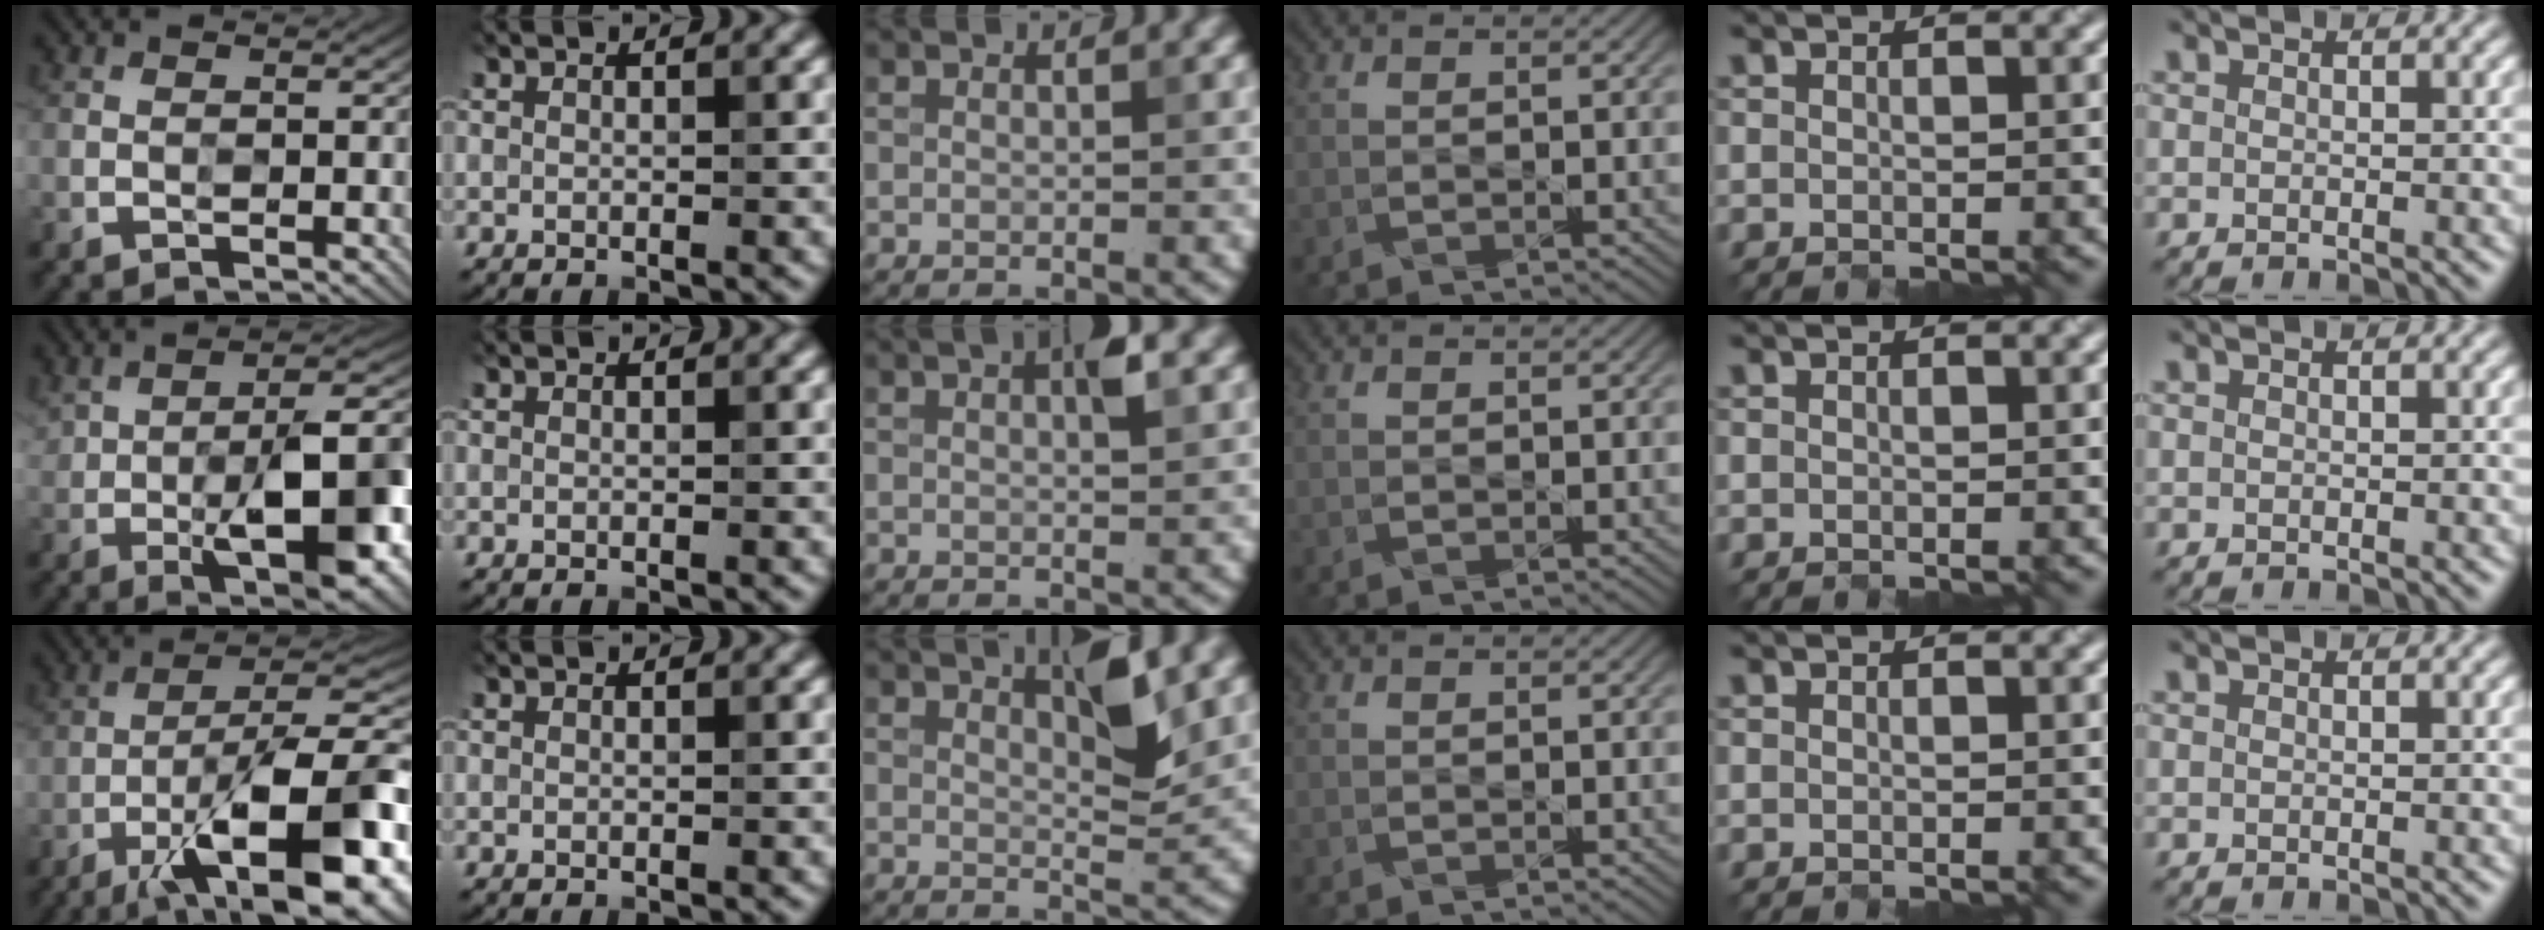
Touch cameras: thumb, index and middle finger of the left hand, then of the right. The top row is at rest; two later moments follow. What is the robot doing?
{"motion": "open", "object": "hinged tin"}